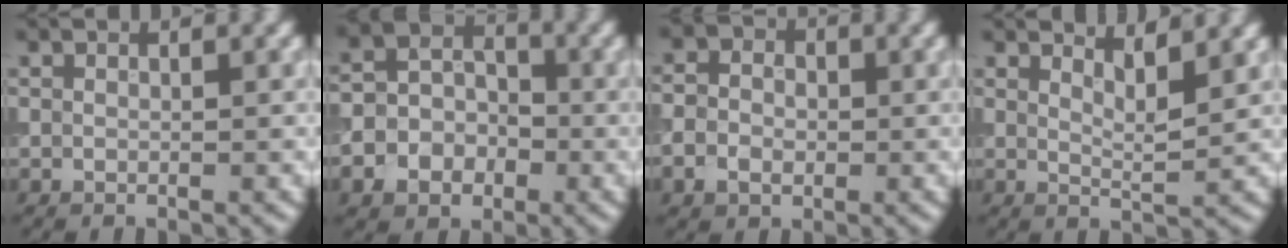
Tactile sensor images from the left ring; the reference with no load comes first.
{"total": 6.7, "force": [-2.6, 5.5, 2.8], "torque": [-0.029, -0.004, -0.060]}
{"total": 3.7, "force": [-0.7, 3.0, 2.0], "torque": [-0.026, 0.001, -0.018]}
{"total": 2.8, "force": [2.2, 0.5, 1.6], "torque": [-0.018, -0.005, 0.035]}